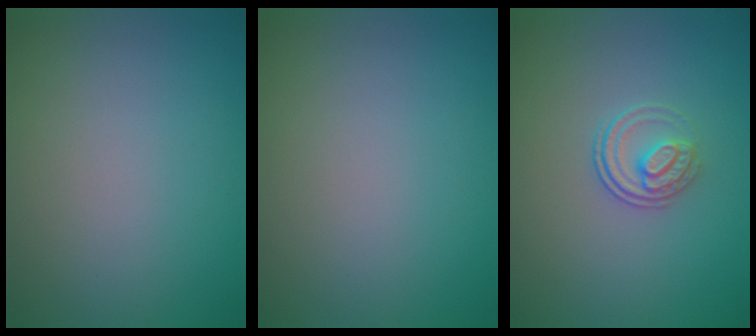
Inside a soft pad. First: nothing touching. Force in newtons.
{"total": 0.0}
{"total": 2.3, "press": 1.7, "slide": 1.5}